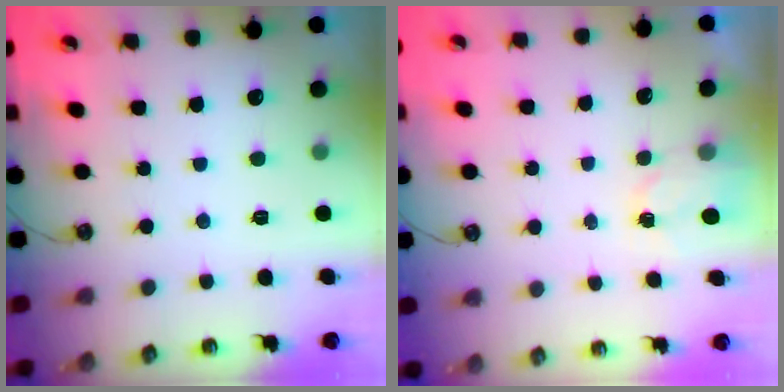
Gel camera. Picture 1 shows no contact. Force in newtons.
{"total": 2.4, "press": 2.4, "slide": 0.3}